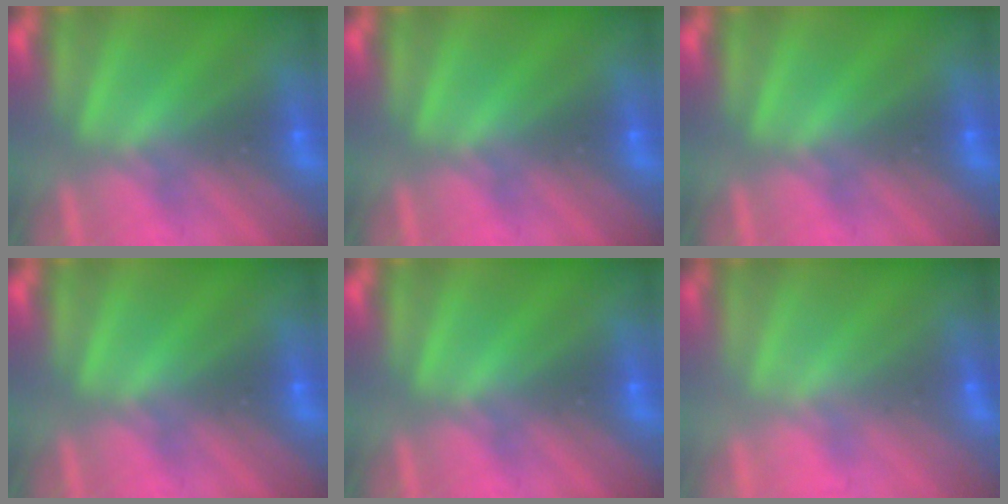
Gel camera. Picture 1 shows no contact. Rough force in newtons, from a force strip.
{"total": 0.0}
{"total": 0.0}
{"total": 0.0}
{"total": 0.0}
{"total": 2.1}